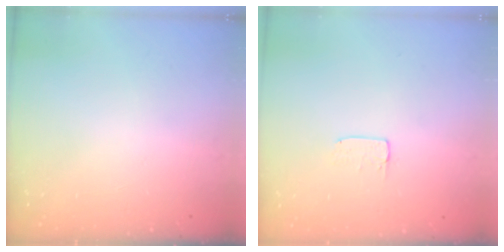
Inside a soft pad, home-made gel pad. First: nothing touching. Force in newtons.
{"total": 3.7, "press": 3.6, "slide": 0.2}